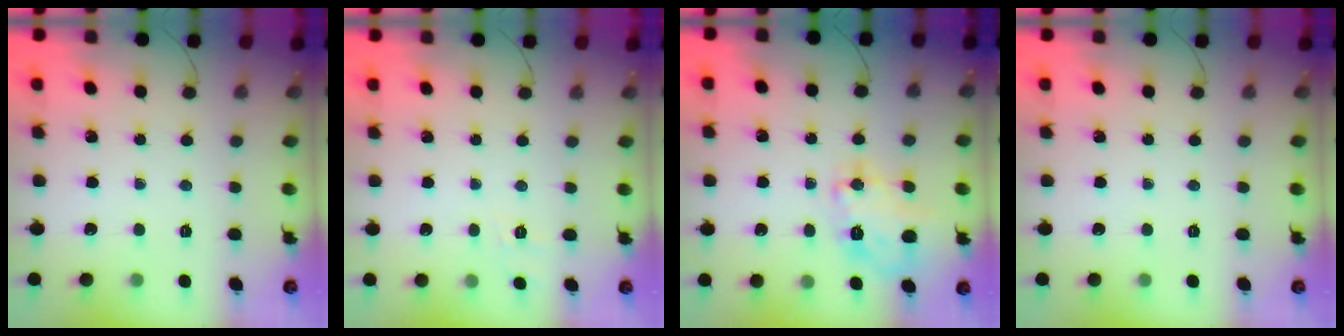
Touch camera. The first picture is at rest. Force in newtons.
{"total": 7.8, "press": 7.5, "slide": 2.2}
{"total": 12.5, "press": 12.5, "slide": 0.8}
{"total": 0.0}